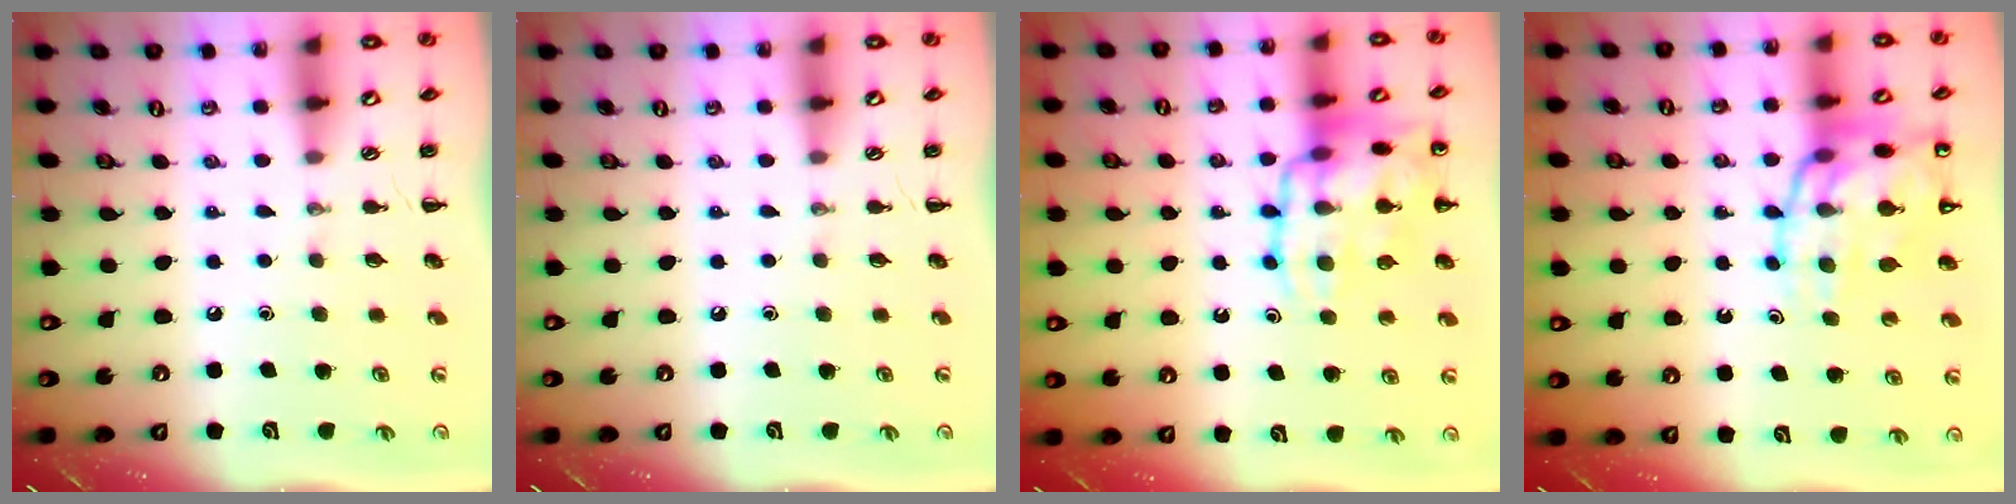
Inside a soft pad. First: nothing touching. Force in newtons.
{"total": 0.0}
{"total": 18.1, "press": 18.0, "slide": 1.7}
{"total": 19.4, "press": 19.1, "slide": 3.5}